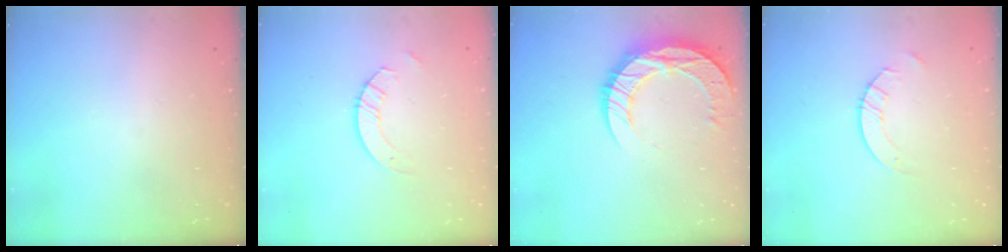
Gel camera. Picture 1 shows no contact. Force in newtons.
{"total": 4.0, "press": 4.0, "slide": 0.4}
{"total": 13.6, "press": 13.6, "slide": 1.0}
{"total": 2.0, "press": 2.0, "slide": 0.2}